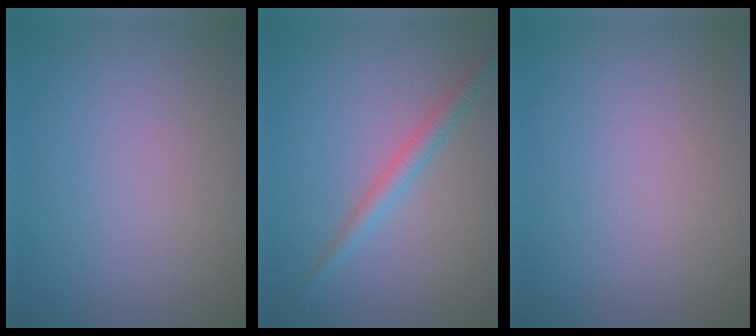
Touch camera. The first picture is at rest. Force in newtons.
{"total": 2.1, "press": 2.1, "slide": 0.1}
{"total": 0.0}